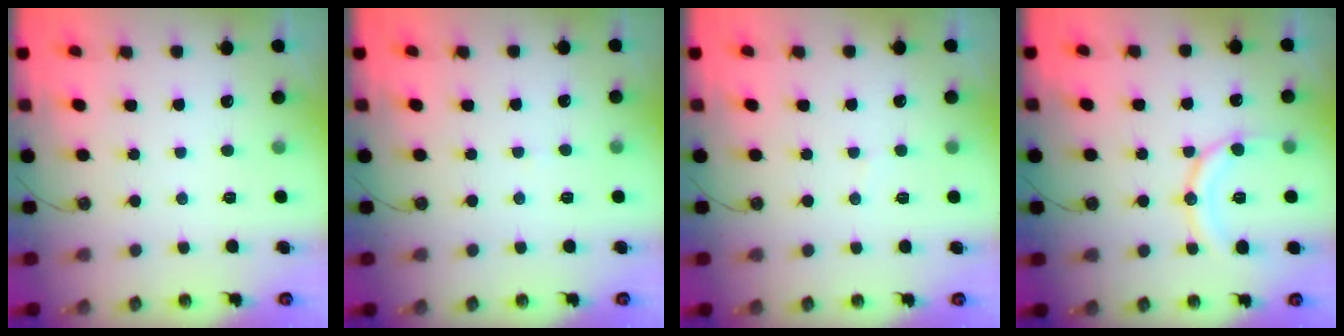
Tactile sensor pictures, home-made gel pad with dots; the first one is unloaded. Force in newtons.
{"total": 4.1, "press": 4.0, "slide": 0.4}
{"total": 3.0, "press": 3.0, "slide": 0.2}
{"total": 12.7, "press": 12.7, "slide": 1.4}